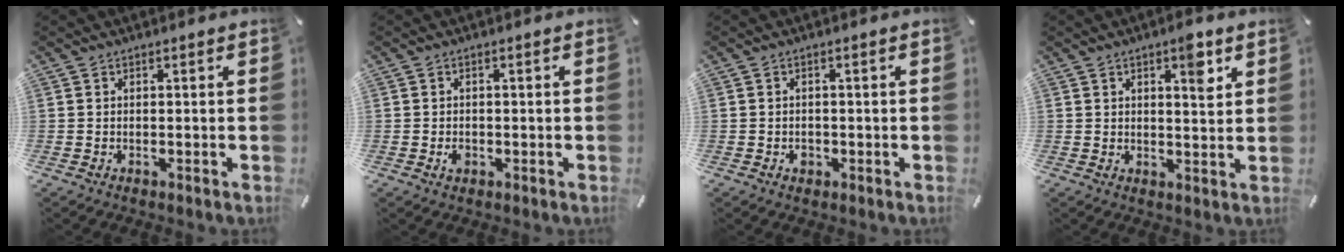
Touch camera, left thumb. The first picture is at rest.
{"total": 1.8, "force": [-0.5, 1.2, 1.2], "torque": [-0.029, 0.000, -0.011]}
{"total": 1.6, "force": [-0.5, 1.3, 0.8], "torque": [-0.016, 0.003, -0.012]}
{"total": 6.1, "force": [3.1, 2.3, 4.8], "torque": [-0.053, -0.016, 0.043]}